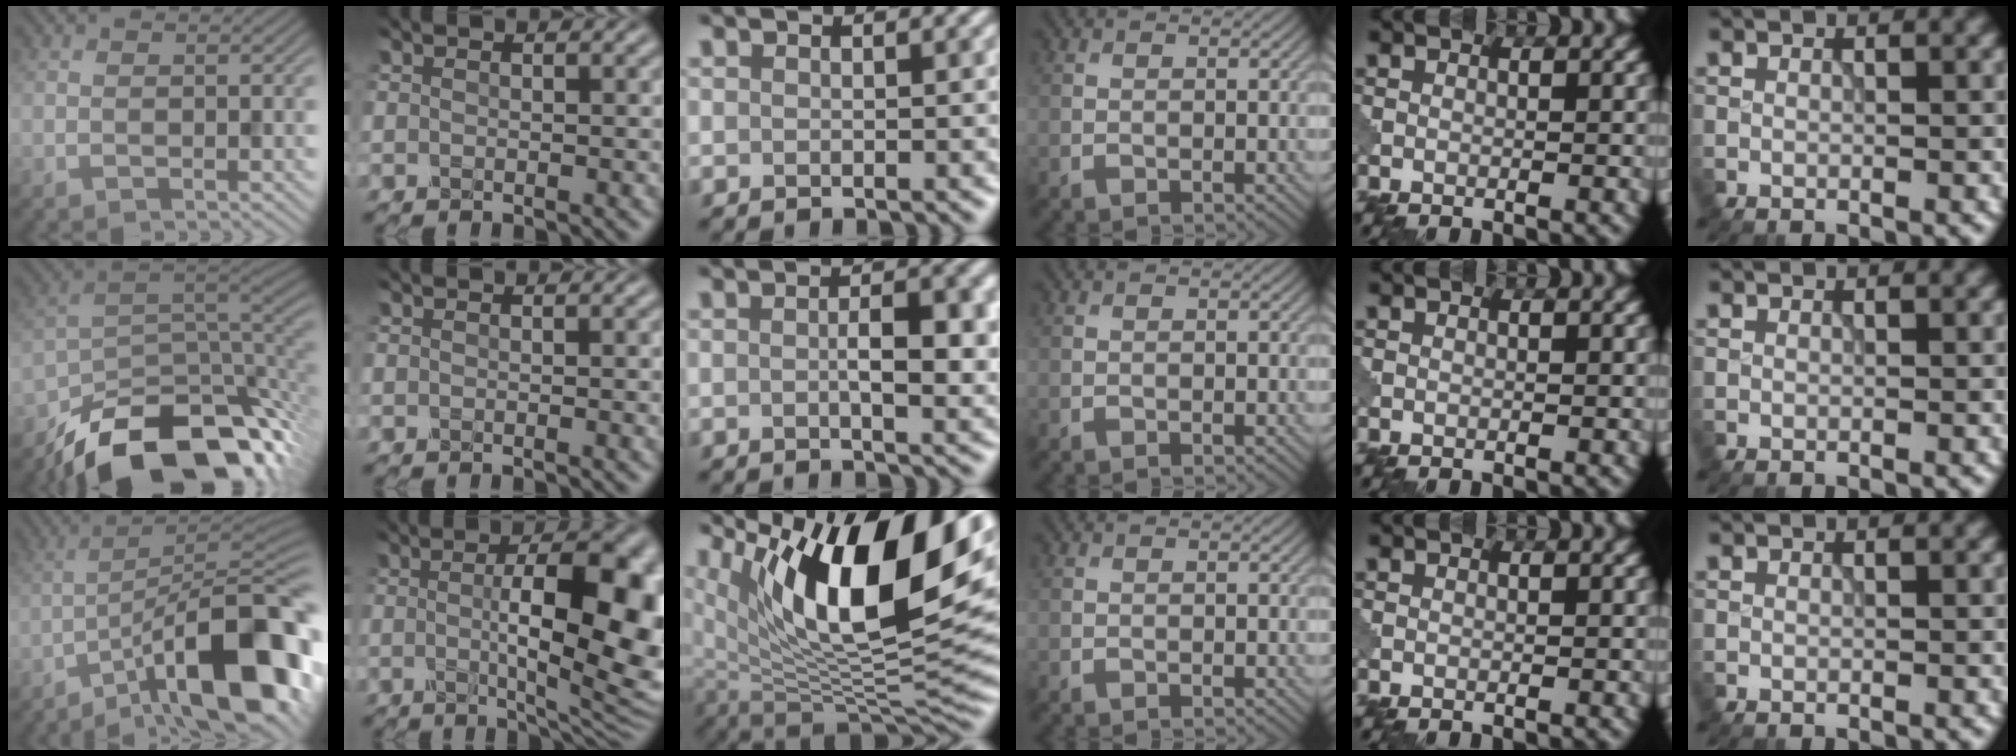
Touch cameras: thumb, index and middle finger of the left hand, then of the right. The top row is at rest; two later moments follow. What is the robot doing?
{"motion": "shake", "object": "medicine bottle"}